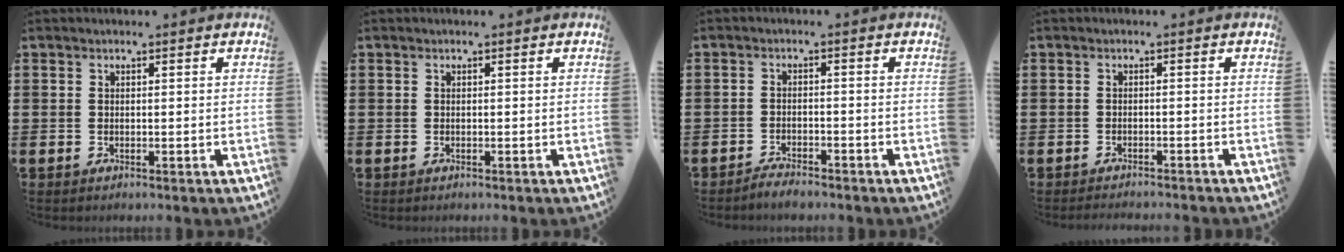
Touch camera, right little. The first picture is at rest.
{"total": 0.0}
{"total": 1.8, "force": [-1.7, 0.2, 0.1], "torque": [-0.007, 0.003, -0.035]}
{"total": 1.1, "force": [-1.1, -0.1, 0.0], "torque": [-0.002, 0.000, -0.022]}